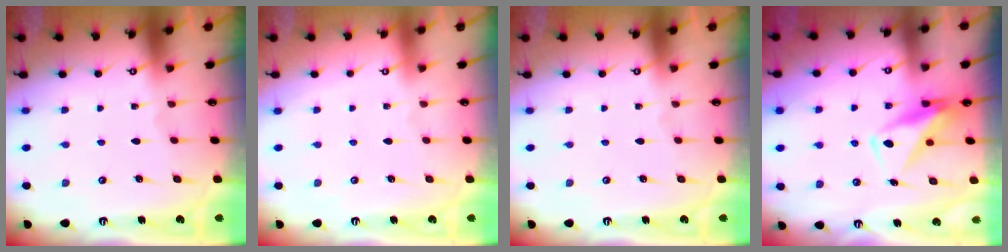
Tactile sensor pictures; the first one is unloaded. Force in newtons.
{"total": 3.9, "press": 3.9, "slide": 0.1}
{"total": 0.0}
{"total": 10.7, "press": 10.6, "slide": 1.0}